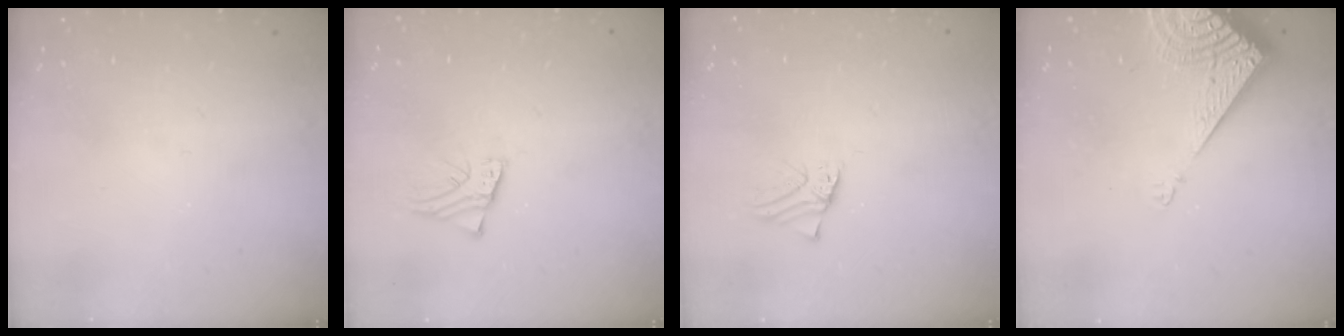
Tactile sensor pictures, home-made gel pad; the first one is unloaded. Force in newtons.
{"total": 2.3, "press": 2.3, "slide": 0.1}
{"total": 1.2, "press": 1.2, "slide": 0.1}
{"total": 10.8, "press": 10.7, "slide": 1.4}